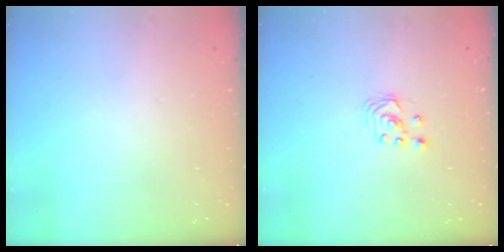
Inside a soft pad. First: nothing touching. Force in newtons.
{"total": 1.8, "press": 1.8, "slide": 0.2}